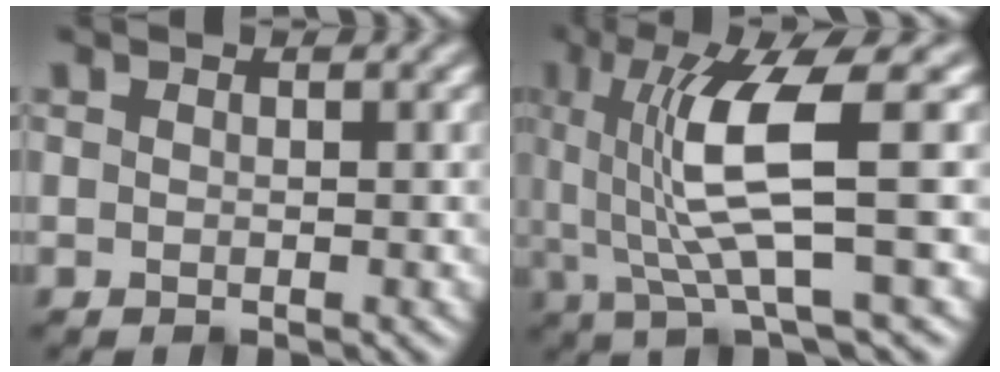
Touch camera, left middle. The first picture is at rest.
{"total": 7.6, "force": [0.8, 1.3, 7.4], "torque": [-0.147, -0.001, 0.020]}